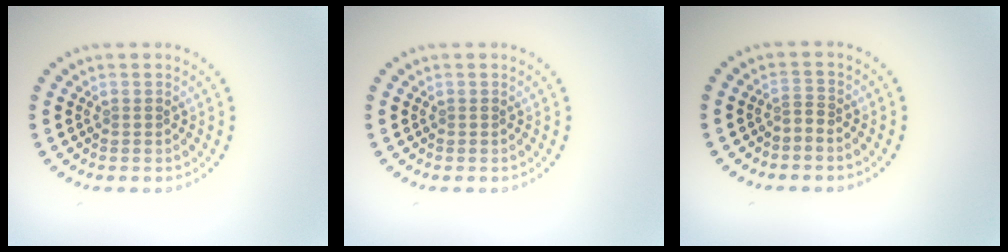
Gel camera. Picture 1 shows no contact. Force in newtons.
{"total": 0.0}
{"total": 0.9, "press": 0.3, "slide": 0.9}